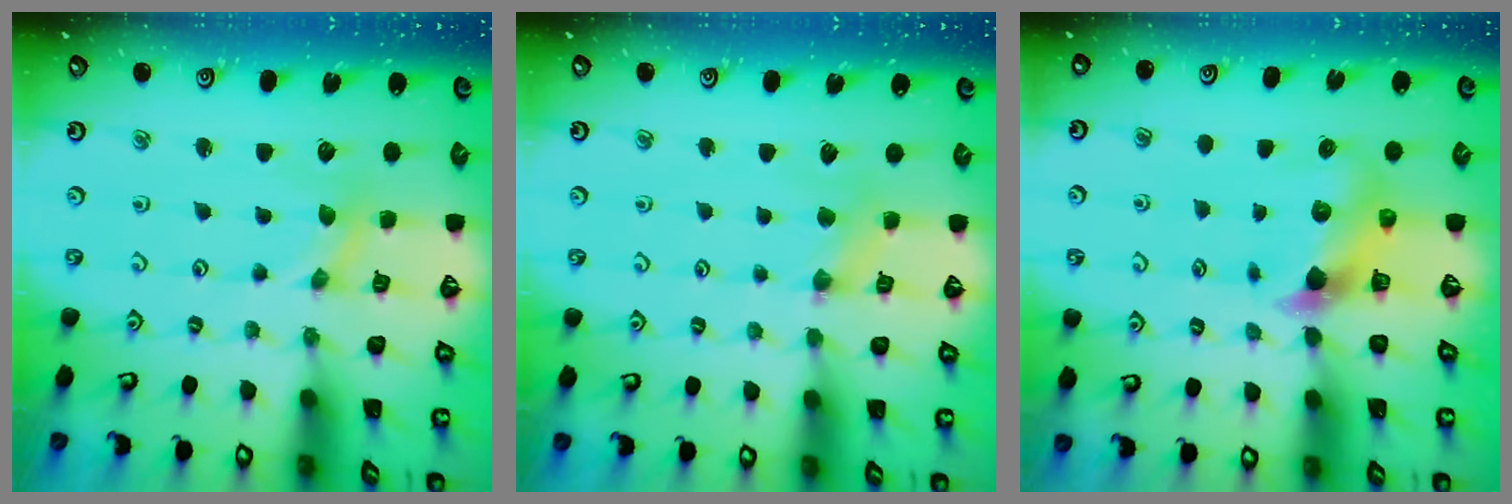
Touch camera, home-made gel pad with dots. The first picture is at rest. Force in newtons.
{"total": 3.8, "press": 3.8, "slide": 0.4}
{"total": 5.7, "press": 5.7, "slide": 0.5}